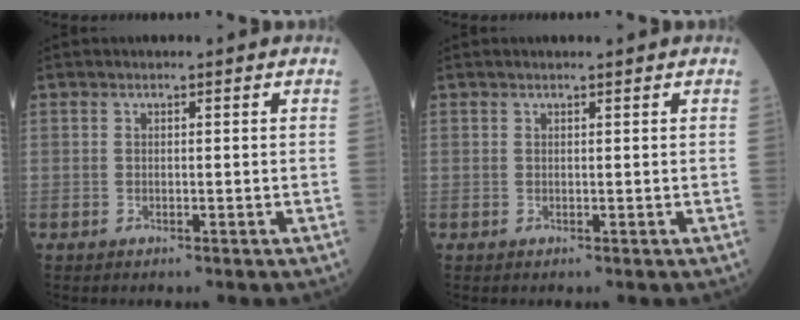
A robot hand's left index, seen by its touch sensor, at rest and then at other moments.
{"total": 1.2, "force": [1.1, -0.1, 0.5], "torque": [-0.006, 0.007, 0.021]}